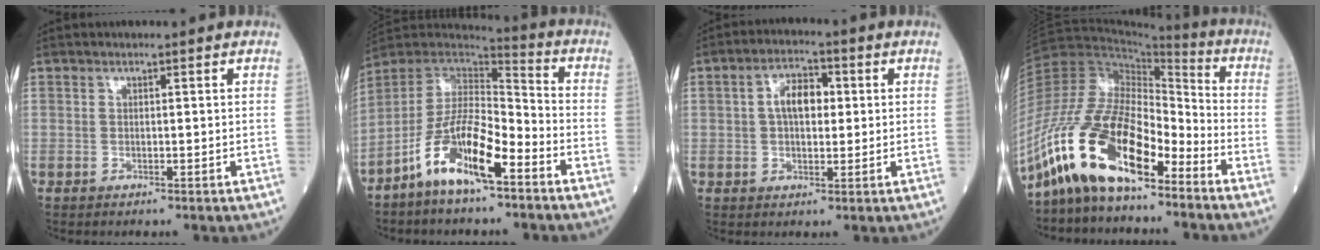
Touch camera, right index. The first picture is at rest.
{"total": 12.5, "force": [-7.1, 2.9, 9.8], "torque": [-0.188, 0.003, -0.136]}
{"total": 5.8, "force": [0.8, 3.0, 4.8], "torque": [-0.090, 0.015, 0.011]}
{"total": 16.6, "force": [-11.3, 5.0, 11.0], "torque": [-0.225, 0.016, -0.212]}